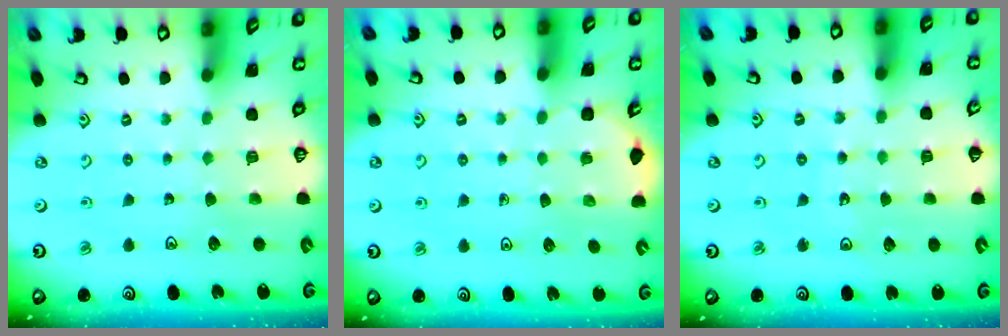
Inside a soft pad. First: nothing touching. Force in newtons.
{"total": 2.6, "press": 2.4, "slide": 1.0}
{"total": 5.1, "press": 5.1, "slide": 0.5}